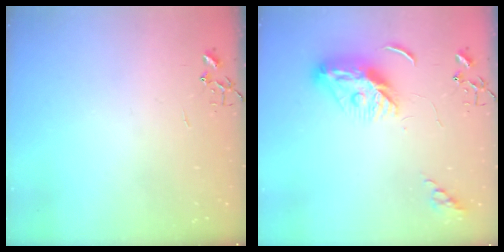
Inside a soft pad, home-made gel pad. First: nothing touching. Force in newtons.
{"total": 9.5, "press": 9.5, "slide": 0.5}